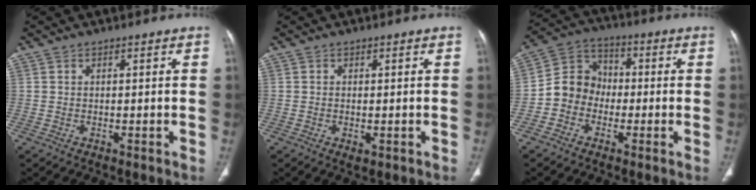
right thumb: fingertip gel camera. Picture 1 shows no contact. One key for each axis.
{"total": 1.1, "fx": -0.3, "fy": 0.5, "fz": 0.9, "tx": -0.016, "ty": -0.004, "tz": -0.003}
{"total": 8.3, "fx": -2.2, "fy": 7.3, "fz": 3.2, "tx": -0.035, "ty": 0.035, "tz": -0.056}